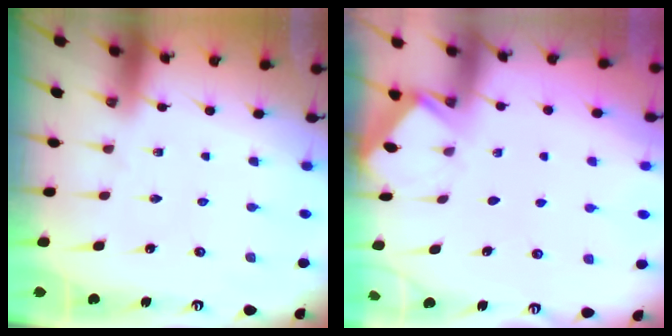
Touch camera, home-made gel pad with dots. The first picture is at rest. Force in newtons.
{"total": 1.7, "press": 1.6, "slide": 0.2}